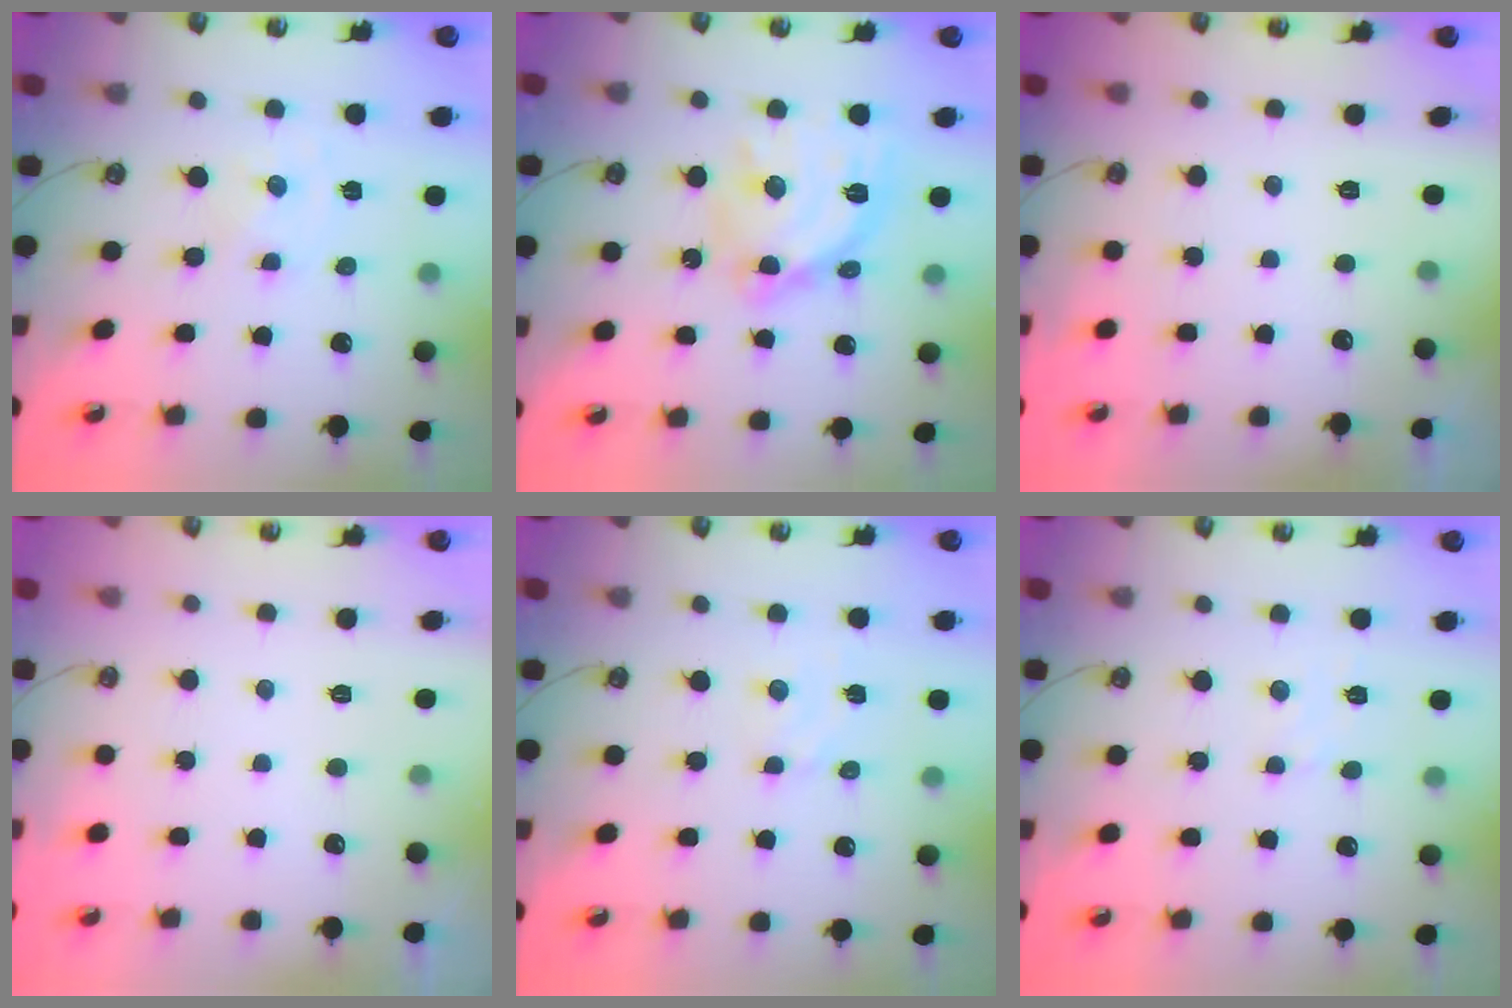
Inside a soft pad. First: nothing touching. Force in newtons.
{"total": 17.2, "press": 17.2, "slide": 1.4}
{"total": 0.0}
{"total": 0.0}
{"total": 3.0, "press": 2.9, "slide": 0.6}
{"total": 2.8, "press": 2.8, "slide": 0.4}